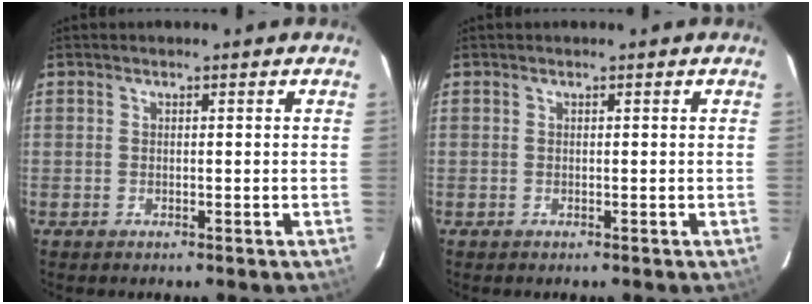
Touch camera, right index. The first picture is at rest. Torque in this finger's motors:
{"motor_torque": [0.00, 0.00, 0.00, 0.00]}